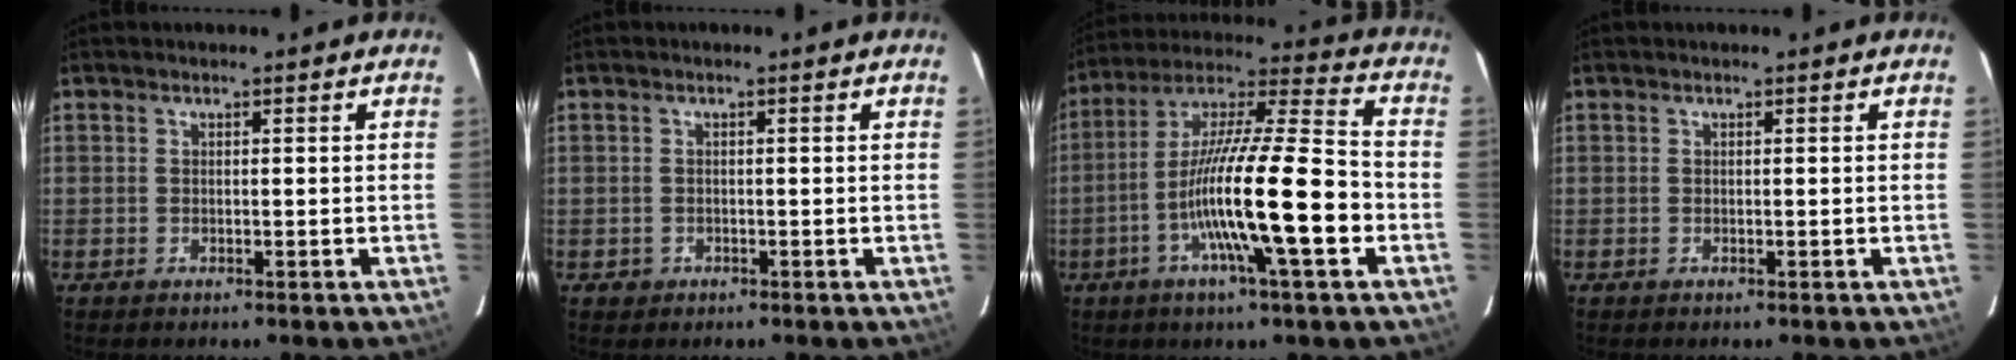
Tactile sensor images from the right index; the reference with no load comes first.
{"total": 1.3, "force": [-0.5, 1.2, -0.1], "torque": [0.002, 0.006, -0.005]}
{"total": 18.8, "force": [-5.3, 0.9, 18.0], "torque": [-0.323, -0.004, -0.096]}
{"total": 0.0}